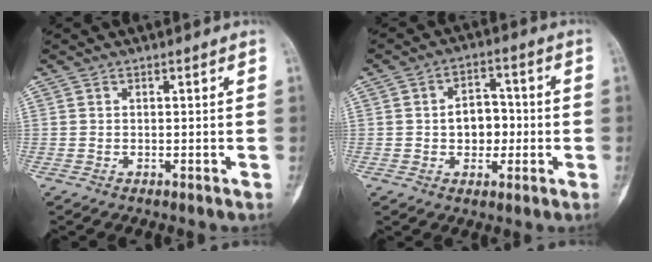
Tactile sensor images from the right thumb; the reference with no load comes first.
{"total": 7.3, "force": [-0.6, 5.3, 4.9], "torque": [-0.035, 0.018, -0.012]}